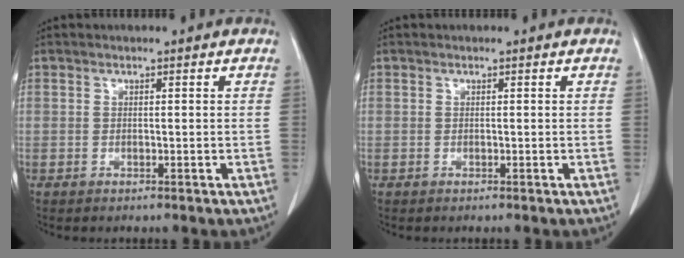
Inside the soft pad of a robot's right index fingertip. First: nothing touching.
{"total": 0.0}